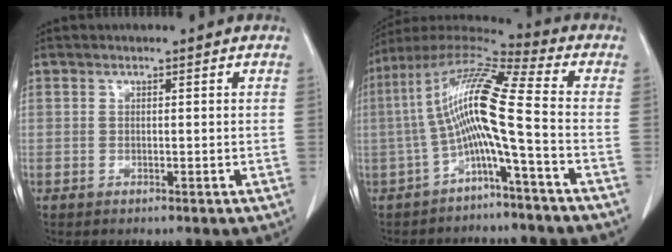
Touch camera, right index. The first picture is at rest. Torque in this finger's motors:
{"motor_torque": [1.94, -0.20, 0.40, 0.11]}